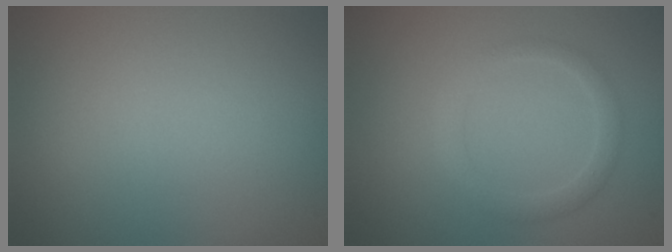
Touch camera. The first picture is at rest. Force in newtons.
{"total": 2.0, "press": 1.9, "slide": 0.1}